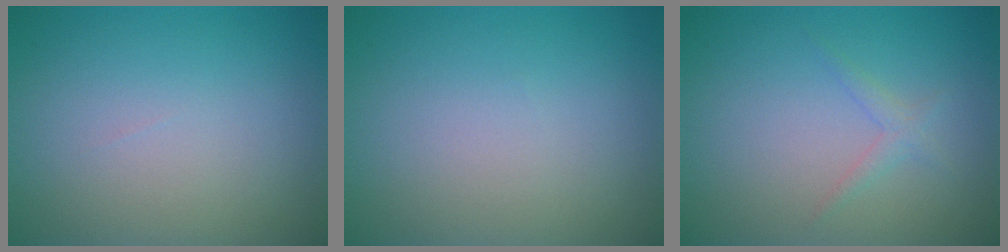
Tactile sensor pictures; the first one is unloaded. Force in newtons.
{"total": 0.0}
{"total": 1.1, "press": 1.1, "slide": 0.0}